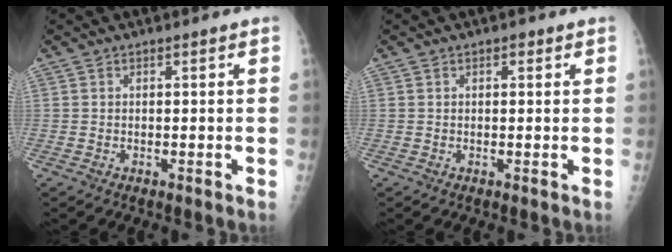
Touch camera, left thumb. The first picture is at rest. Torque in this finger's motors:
{"motor_torque": [-0.16, 0.06, -0.25, -0.25, 0.04]}